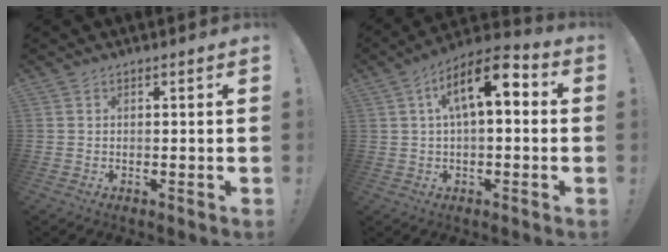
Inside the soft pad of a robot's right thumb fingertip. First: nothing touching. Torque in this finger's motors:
{"motor_torque": [1.36, 1.36, 0.14, 0.12, 0.12]}